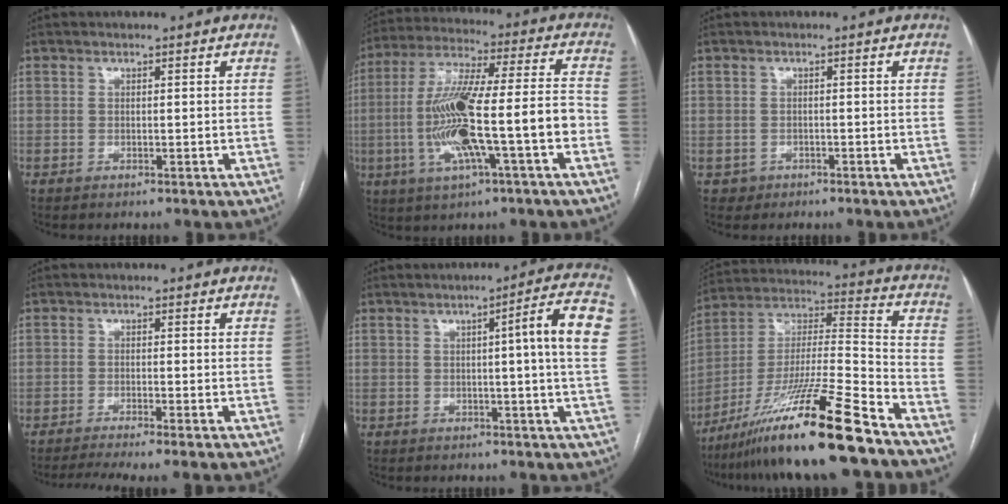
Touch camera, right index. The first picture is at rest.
{"total": 17.7, "force": [-4.1, 1.6, 17.2], "torque": [-0.326, 0.010, -0.068]}
{"total": 1.6, "force": [-0.9, 1.3, -0.1], "torque": [0.004, 0.007, -0.012]}
{"total": 5.7, "force": [-4.2, -0.3, 3.8], "torque": [-0.061, -0.006, -0.068]}
{"total": 8.2, "force": [1.2, -1.1, 8.0], "torque": [-0.105, 0.005, 0.012]}
{"total": 20.9, "force": [-14.6, -0.6, 14.9], "torque": [-0.292, -0.030, -0.262]}